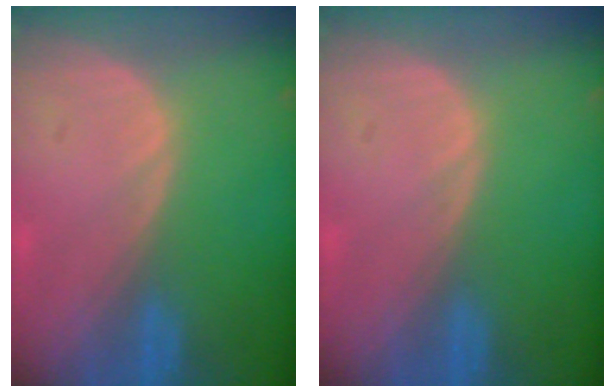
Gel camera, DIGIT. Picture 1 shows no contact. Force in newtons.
{"total": 0.0}